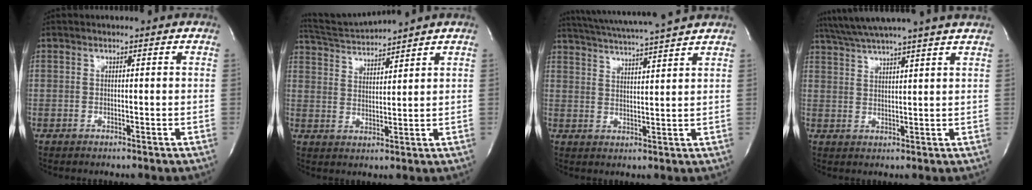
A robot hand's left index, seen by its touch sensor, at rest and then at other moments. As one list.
[{"total": 6.3, "force": [6.0, -1.7, 0.8], "torque": [-0.026, -0.003, 0.121]}, {"total": 12.2, "force": [11.1, -1.1, 5.1], "torque": [-0.097, 0.001, 0.161]}, {"total": 12.7, "force": [11.2, -1.5, 5.9], "torque": [-0.108, 0.004, 0.156]}]